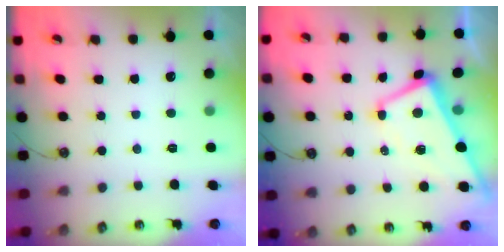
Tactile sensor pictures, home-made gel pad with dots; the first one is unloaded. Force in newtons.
{"total": 1.2, "press": 0.7, "slide": 1.0}